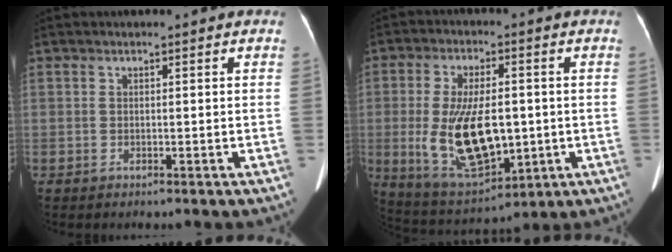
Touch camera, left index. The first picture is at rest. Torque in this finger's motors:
{"motor_torque": [2.14, 0.00, 1.06, 0.21]}